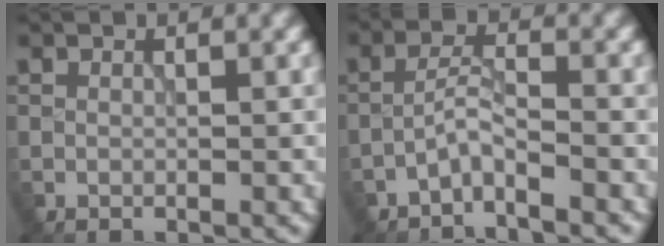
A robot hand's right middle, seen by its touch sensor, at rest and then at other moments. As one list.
[{"total": 2.3, "force": [-1.9, 0.1, 1.2], "torque": [-0.024, 0.010, -0.046]}]